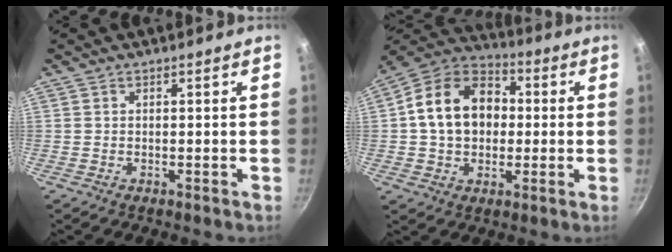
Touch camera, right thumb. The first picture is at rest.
{"total": 16.7, "force": [1.4, 12.7, 10.8], "torque": [-0.159, 0.032, 0.009]}